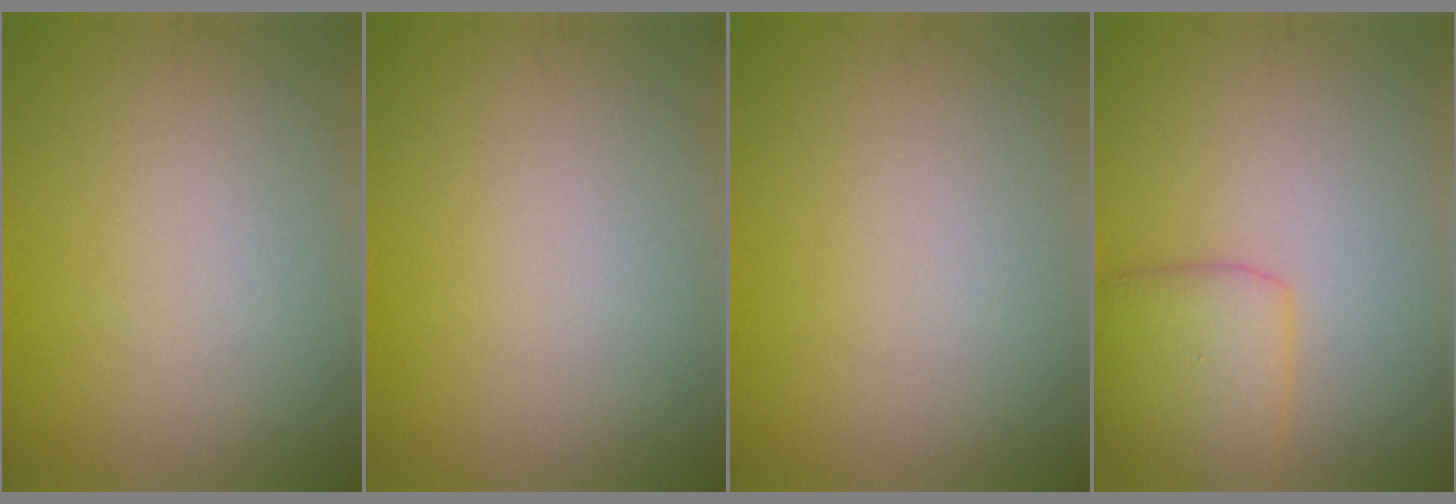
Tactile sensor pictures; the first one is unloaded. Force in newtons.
{"total": 0.0}
{"total": 0.0}
{"total": 3.8, "press": 3.8, "slide": 0.1}